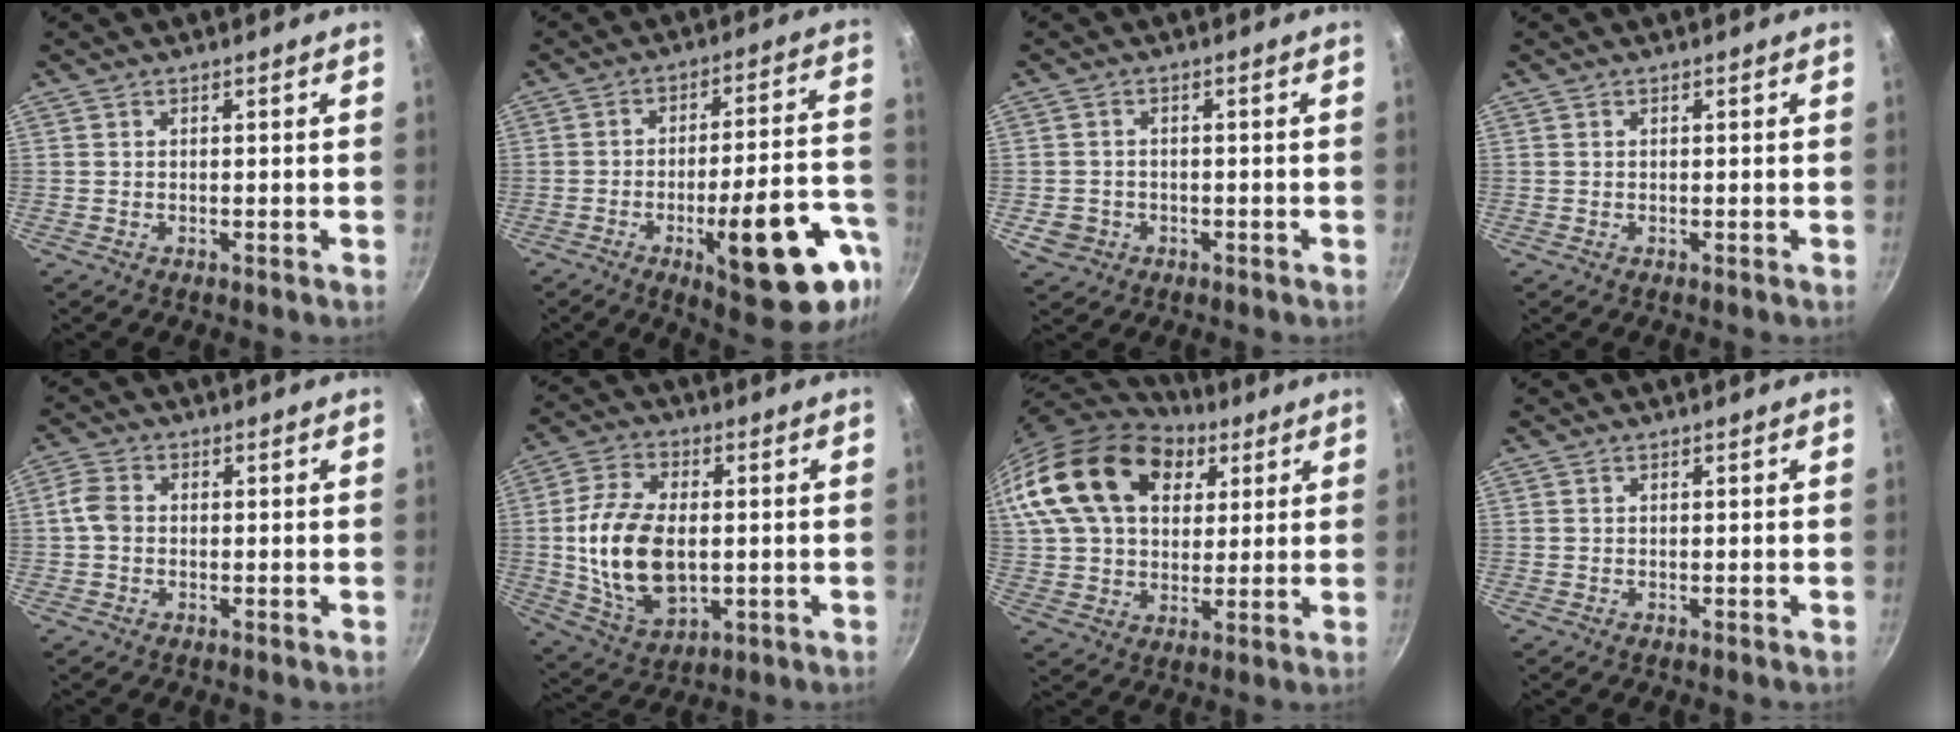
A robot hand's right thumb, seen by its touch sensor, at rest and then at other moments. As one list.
[{"total": 20.8, "force": [-8.3, 6.2, 18.1], "torque": [-0.215, 0.035, -0.111]}, {"total": 4.0, "force": [-1.3, 3.5, 1.5], "torque": [-0.021, 0.013, -0.014]}, {"total": 0.0}, {"total": 3.8, "force": [-0.2, 2.9, 2.3], "torque": [-0.047, 0.011, -0.012]}, {"total": 16.2, "force": [-0.3, 9.8, 12.9], "torque": [-0.229, 0.004, 0.002]}, {"total": 24.8, "force": [9.8, 16.8, 15.5], "torque": [-0.281, 0.005, 0.171]}, {"total": 0.0}]